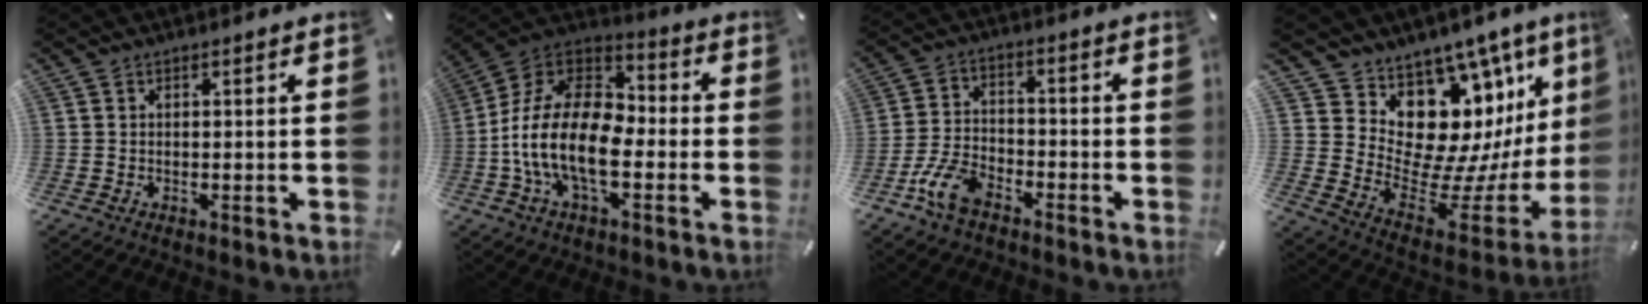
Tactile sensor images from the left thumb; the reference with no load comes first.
{"total": 16.8, "force": [-5.7, 9.2, 12.8], "torque": [-0.281, 0.013, -0.104]}
{"total": 9.1, "force": [-5.8, 4.6, 5.3], "torque": [-0.130, 0.017, -0.114]}
{"total": 15.8, "force": [8.1, 10.9, 8.1], "torque": [-0.112, -0.109, 0.161]}